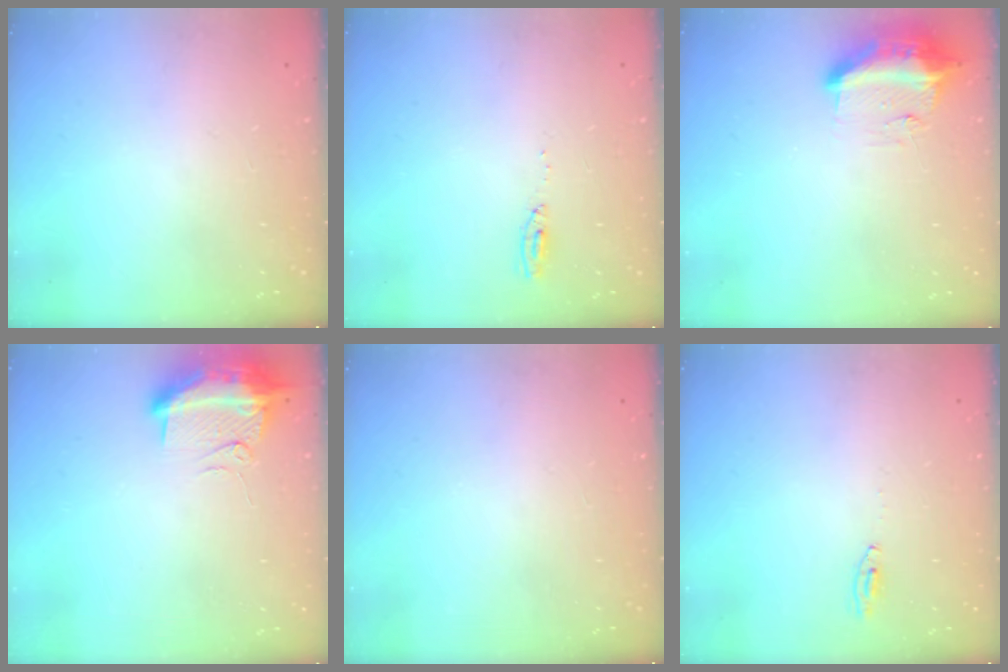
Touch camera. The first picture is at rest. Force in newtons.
{"total": 3.6, "press": 3.4, "slide": 1.1}
{"total": 11.2, "press": 11.2, "slide": 0.6}
{"total": 16.8, "press": 12.1, "slide": 11.7}
{"total": 0.0}
{"total": 2.2, "press": 2.2, "slide": 0.2}